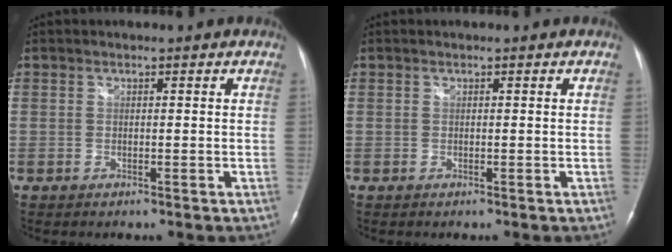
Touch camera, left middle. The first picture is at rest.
{"total": 0.0}